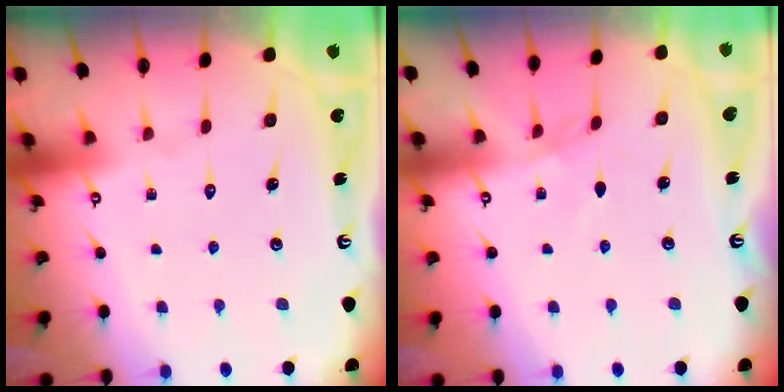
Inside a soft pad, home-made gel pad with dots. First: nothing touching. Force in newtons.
{"total": 2.5, "press": 2.5, "slide": 0.5}